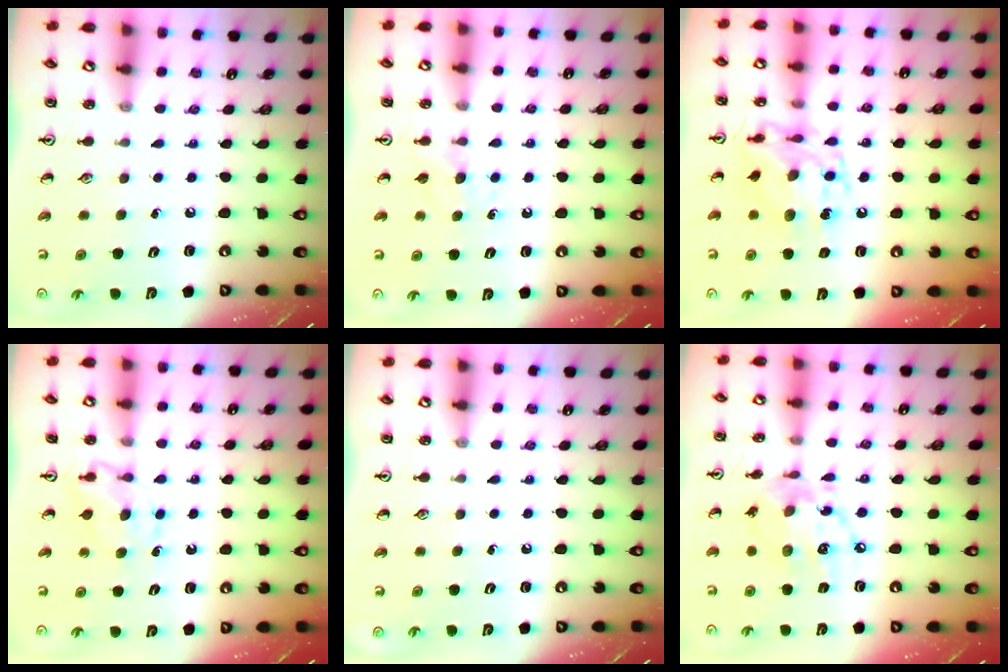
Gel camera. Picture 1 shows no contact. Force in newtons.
{"total": 3.6, "press": 3.6, "slide": 0.7}
{"total": 11.8, "press": 11.8, "slide": 1.0}
{"total": 6.0, "press": 6.0, "slide": 0.8}
{"total": 0.0}
{"total": 14.0, "press": 14.0, "slide": 1.2}